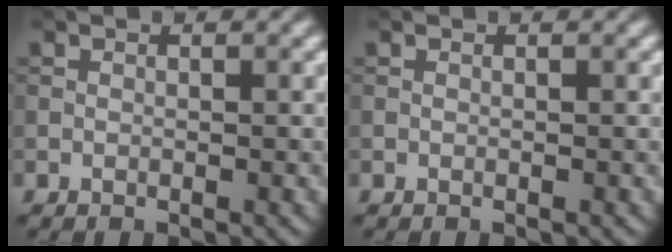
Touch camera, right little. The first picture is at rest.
{"total": 0.0}